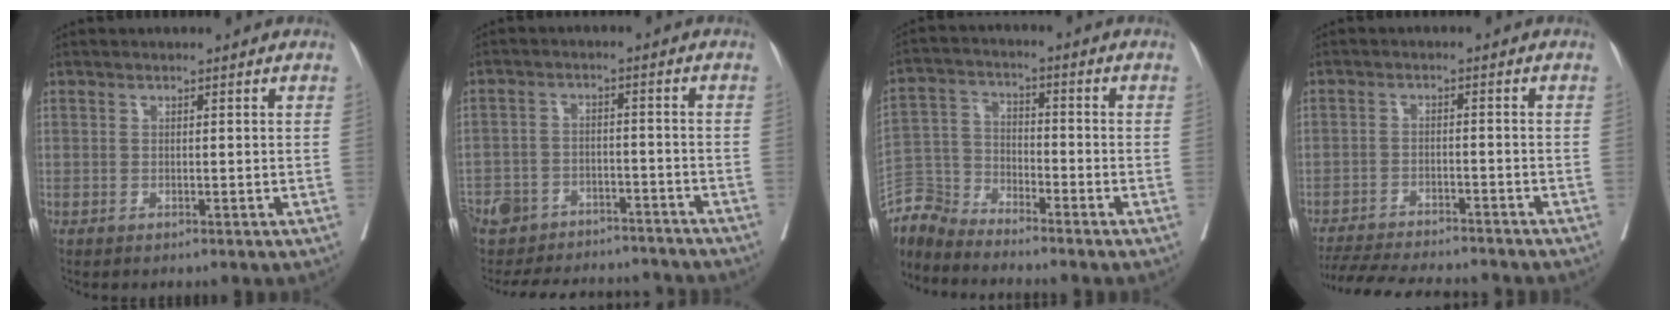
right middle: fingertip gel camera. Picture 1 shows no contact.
{"total": 16.9, "force": [-15.2, 6.0, 4.3], "torque": [-0.097, 0.013, -0.203]}
{"total": 6.6, "force": [-6.6, 0.3, -0.4], "torque": [0.002, 0.005, -0.135]}
{"total": 14.1, "force": [-13.0, 2.1, 5.1], "torque": [-0.097, -0.011, -0.188]}